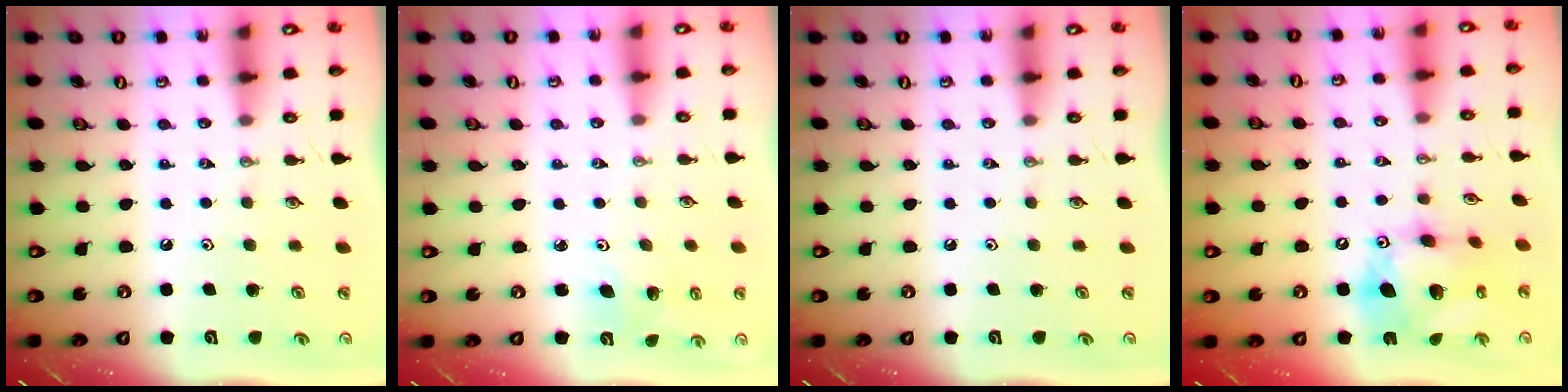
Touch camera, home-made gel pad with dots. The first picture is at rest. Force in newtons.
{"total": 3.4, "press": 3.2, "slide": 1.3}
{"total": 0.0}
{"total": 16.5, "press": 16.5, "slide": 1.6}